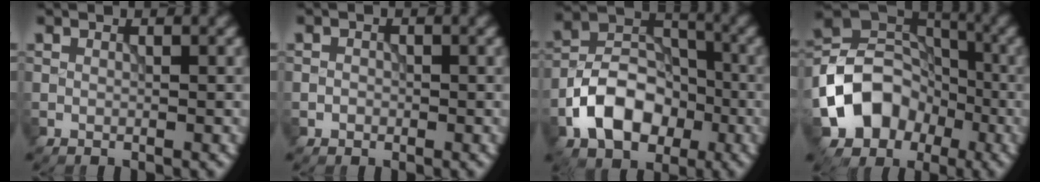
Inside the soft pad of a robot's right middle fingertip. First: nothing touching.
{"total": 0.7, "force": [-0.3, 0.6, 0.1], "torque": [0.001, -0.001, -0.007]}
{"total": 7.8, "force": [-3.2, 5.4, 4.6], "torque": [-0.080, 0.004, -0.065]}
{"total": 9.0, "force": [-3.5, 7.1, 4.2], "torque": [-0.056, 0.009, -0.071]}